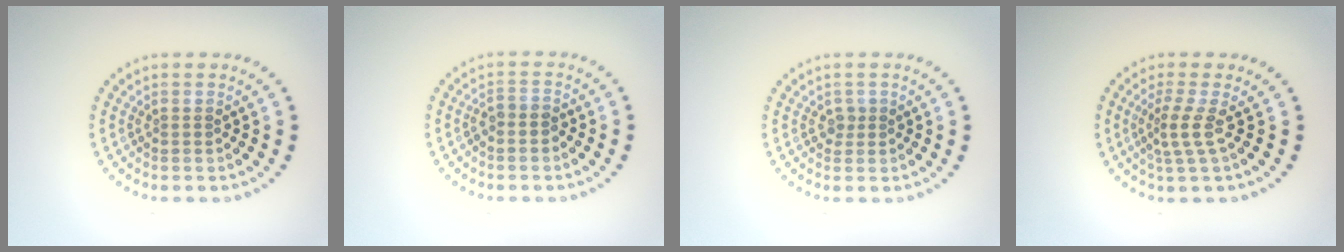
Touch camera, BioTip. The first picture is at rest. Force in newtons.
{"total": 1.4, "press": 1.2, "slide": 0.6}
{"total": 0.9, "press": 0.7, "slide": 0.4}
{"total": 2.2, "press": 1.4, "slide": 1.7}